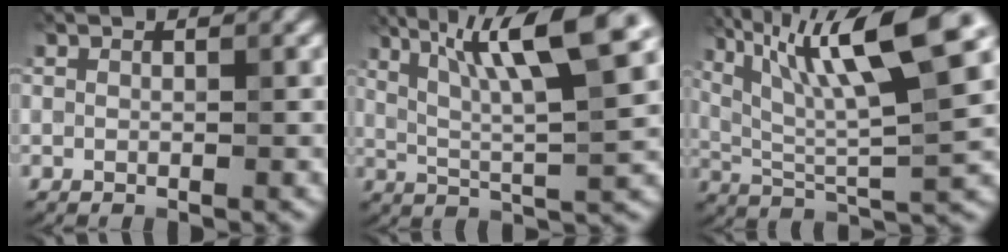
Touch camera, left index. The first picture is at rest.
{"total": 11.1, "force": [4.9, 2.3, 9.6], "torque": [-0.163, 0.014, 0.084]}
{"total": 12.4, "force": [5.9, 2.4, 10.6], "torque": [-0.188, 0.012, 0.106]}